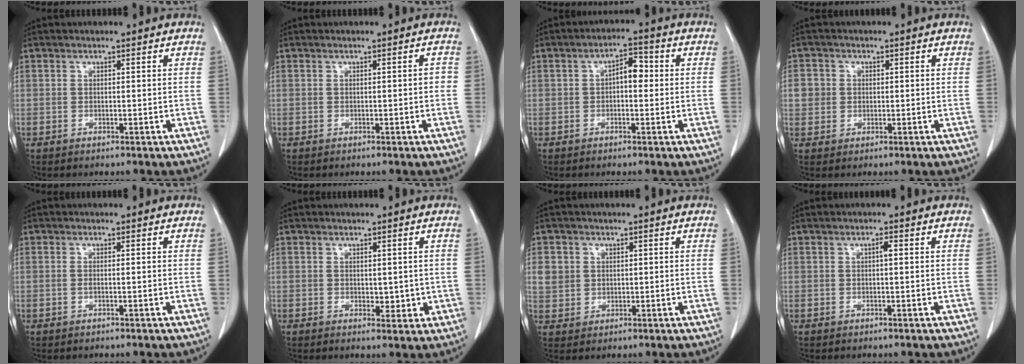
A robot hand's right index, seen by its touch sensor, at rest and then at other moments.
{"total": 0.9, "force": [-0.2, 0.2, 0.9], "torque": [-0.009, 0.002, 0.000]}
{"total": 4.0, "force": [0.1, 1.9, 3.5], "torque": [-0.055, 0.018, -0.002]}
{"total": 3.3, "force": [0.4, 3.2, 0.6], "torque": [-0.002, 0.010, 0.010]}
{"total": 0.6, "force": [-0.1, 0.1, 0.6], "torque": [-0.010, 0.002, 0.001]}
{"total": 2.3, "force": [0.1, 1.6, 1.7], "torque": [-0.018, -0.002, 0.010]}
{"total": 4.4, "force": [1.2, 4.1, 1.0], "torque": [-0.019, 0.008, 0.031]}
{"total": 0.9, "force": [0.1, 0.2, 0.9], "torque": [-0.016, 0.003, 0.001]}